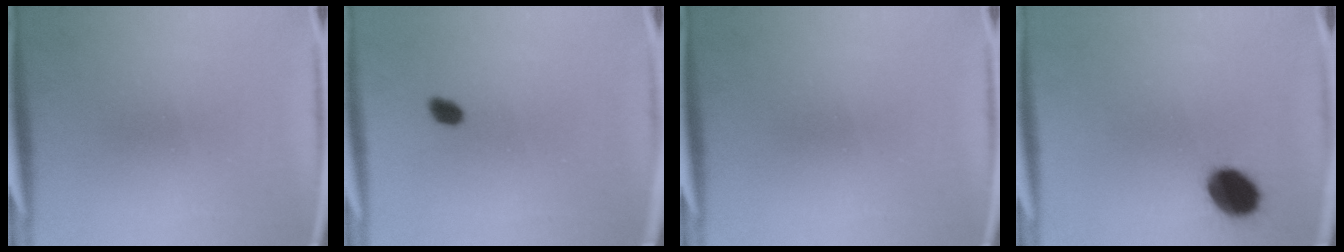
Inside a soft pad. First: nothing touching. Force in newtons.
{"total": 1.4}
{"total": 0.0}
{"total": 9.5}